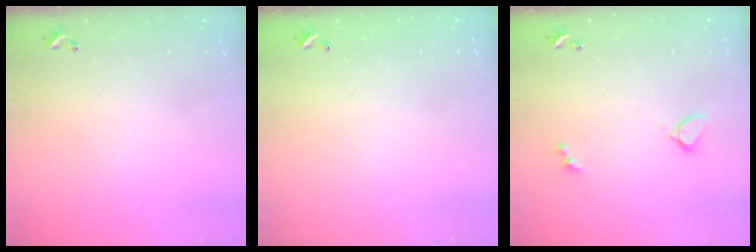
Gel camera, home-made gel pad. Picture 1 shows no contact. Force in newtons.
{"total": 3.0, "press": 3.0, "slide": 0.1}
{"total": 3.9, "press": 3.8, "slide": 0.8}